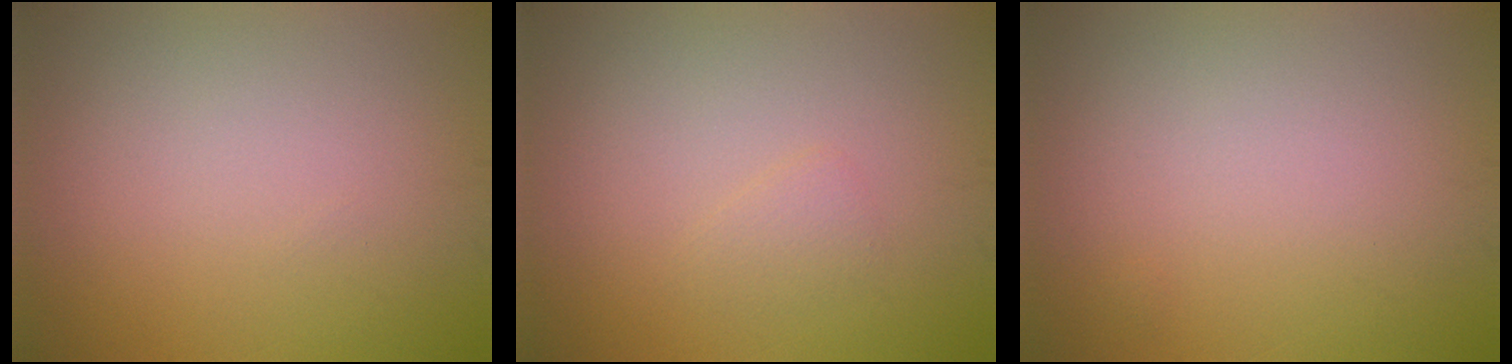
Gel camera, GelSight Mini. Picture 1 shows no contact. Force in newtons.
{"total": 0.9, "press": 0.9, "slide": 0.1}
{"total": 0.0}